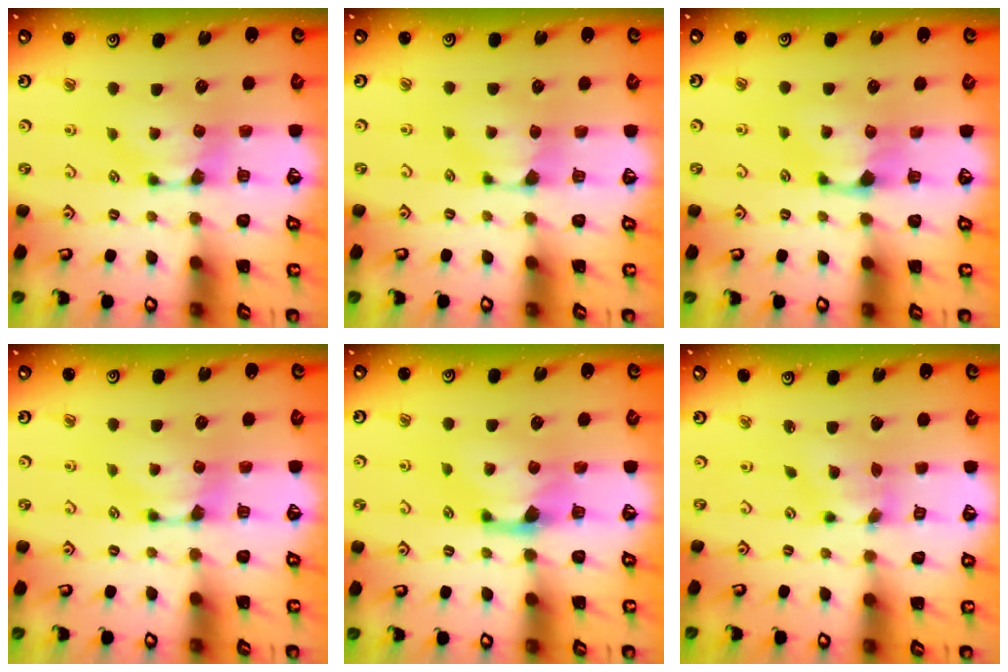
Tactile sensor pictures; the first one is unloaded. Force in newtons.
{"total": 0.9, "press": 0.6, "slide": 0.6}
{"total": 0.8, "press": 0.0, "slide": 0.8}
{"total": 0.0}
{"total": 1.3, "press": 0.5, "slide": 1.2}
{"total": 2.0, "press": 1.5, "slide": 1.3}